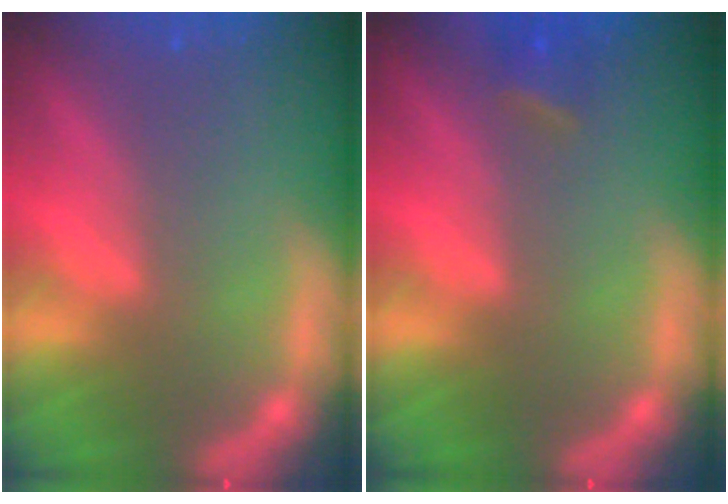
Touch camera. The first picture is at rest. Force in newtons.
{"total": 1.9}